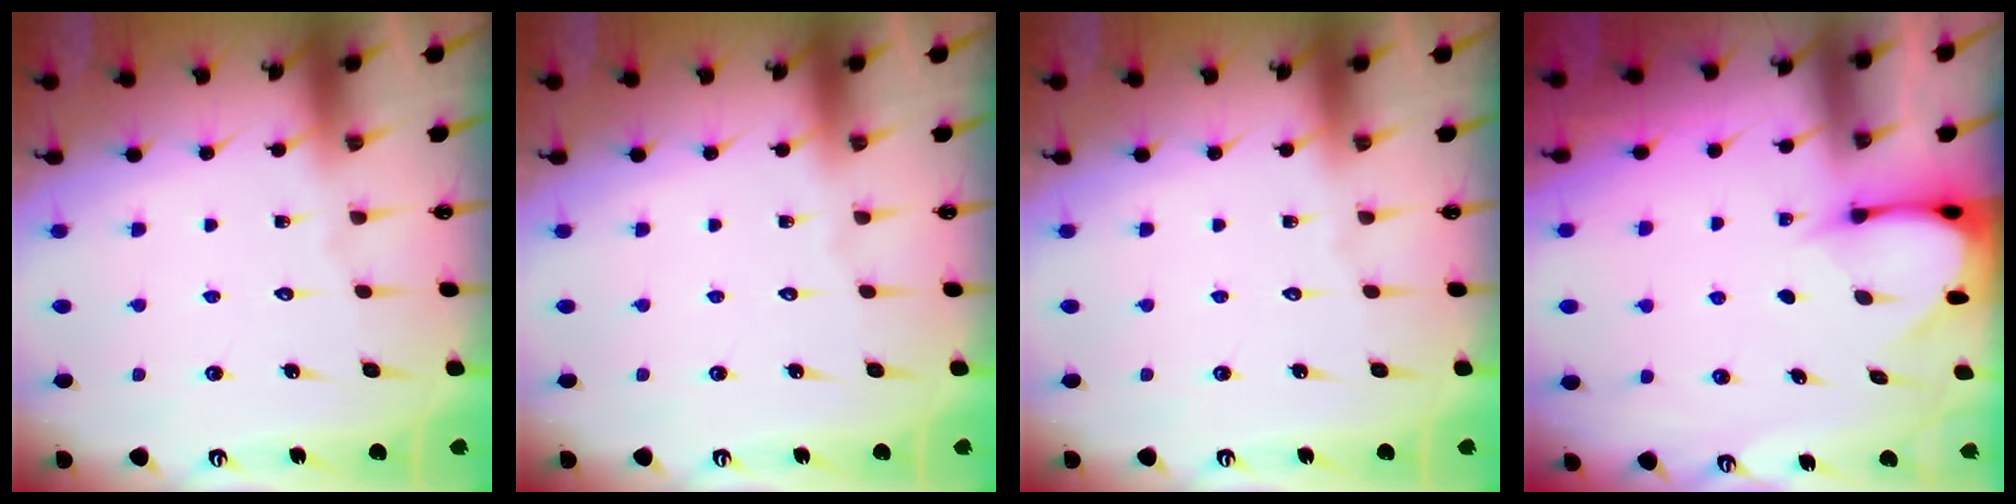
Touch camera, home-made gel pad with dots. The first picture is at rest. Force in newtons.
{"total": 0.0}
{"total": 0.0}
{"total": 3.5, "press": 3.5, "slide": 0.3}